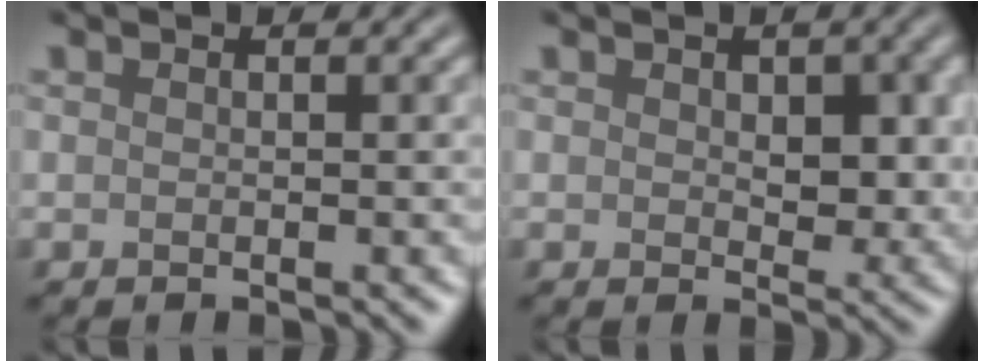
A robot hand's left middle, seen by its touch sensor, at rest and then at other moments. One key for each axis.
{"total": 4.0, "fx": 0.7, "fy": 2.4, "fz": 3.1, "tx": -0.042, "ty": -0.008, "tz": 0.013}